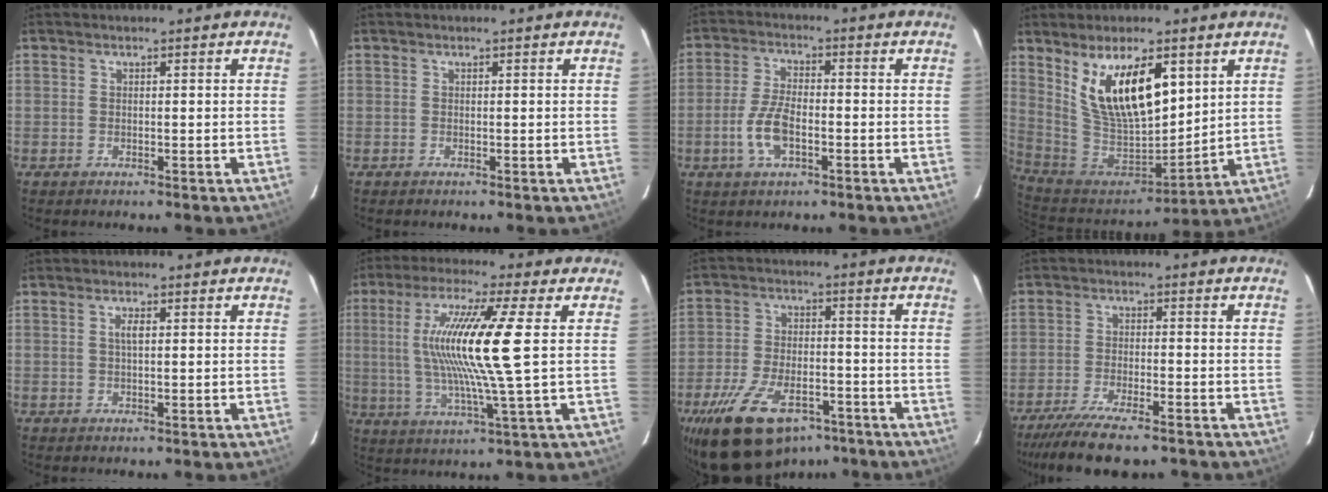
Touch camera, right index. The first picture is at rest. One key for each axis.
{"total": 0.0}
{"total": 7.1, "fx": -2.5, "fy": 3.0, "fz": 5.9, "tx": -0.128, "ty": 0.002, "tz": -0.048}
{"total": 17.9, "fx": 7.5, "fy": 7.8, "fz": 14.3, "tx": -0.257, "ty": -0.010, "tz": 0.157}
{"total": 1.6, "fx": 0.3, "fy": 0.5, "fz": 1.5, "tx": -0.028, "ty": 0.003, "tz": 0.005}
{"total": 15.6, "fx": 2.1, "fy": -0.2, "fz": 15.4, "tx": -0.288, "ty": -0.002, "tz": 0.041}
{"total": 18.6, "fx": -12.3, "fy": 9.3, "fz": 10.5, "tx": -0.219, "ty": -0.020, "tz": -0.198}
{"total": 12.7, "fx": -10.3, "fy": 2.9, "fz": 6.9, "tx": -0.156, "ty": -0.034, "tz": -0.174}